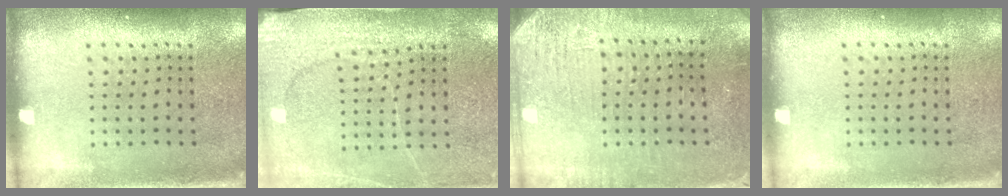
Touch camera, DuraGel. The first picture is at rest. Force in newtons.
{"total": 2.7, "press": 2.7, "slide": 0.4}
{"total": 3.1, "press": 2.6, "slide": 1.7}
{"total": 0.0}